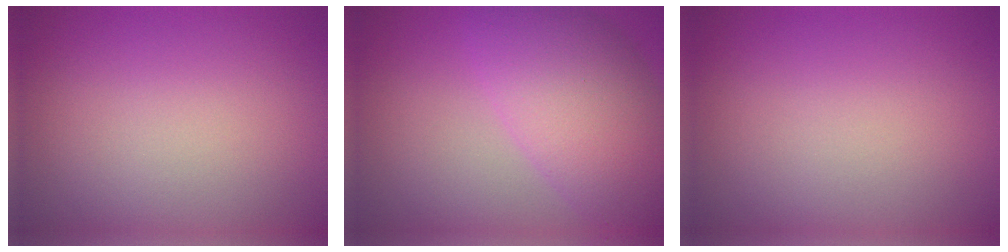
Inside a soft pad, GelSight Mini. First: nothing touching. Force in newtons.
{"total": 8.1, "press": 8.1, "slide": 0.3}
{"total": 0.0}